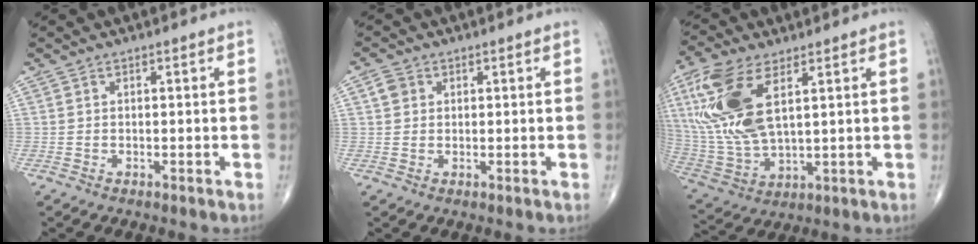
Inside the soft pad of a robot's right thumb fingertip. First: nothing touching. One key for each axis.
{"total": 2.5, "fx": 0.8, "fy": 2.1, "fz": 1.0, "tx": -0.012, "ty": 0.002, "tz": 0.013}
{"total": 17.3, "fx": 5.9, "fy": 7.6, "fz": 14.3, "tx": -0.324, "ty": -0.014, "tz": 0.122}